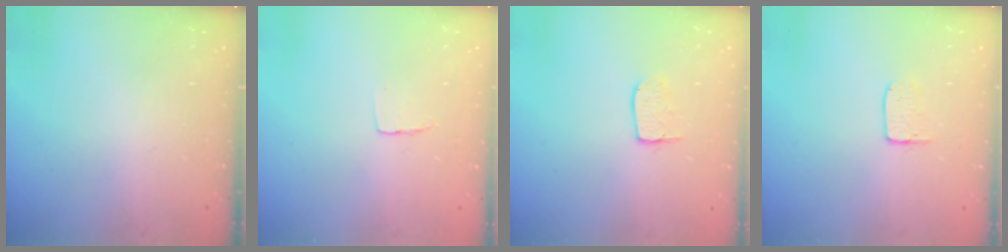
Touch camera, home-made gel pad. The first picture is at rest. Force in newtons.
{"total": 3.9, "press": 3.9, "slide": 0.3}
{"total": 5.6, "press": 5.6, "slide": 0.3}
{"total": 5.2, "press": 5.2, "slide": 0.4}